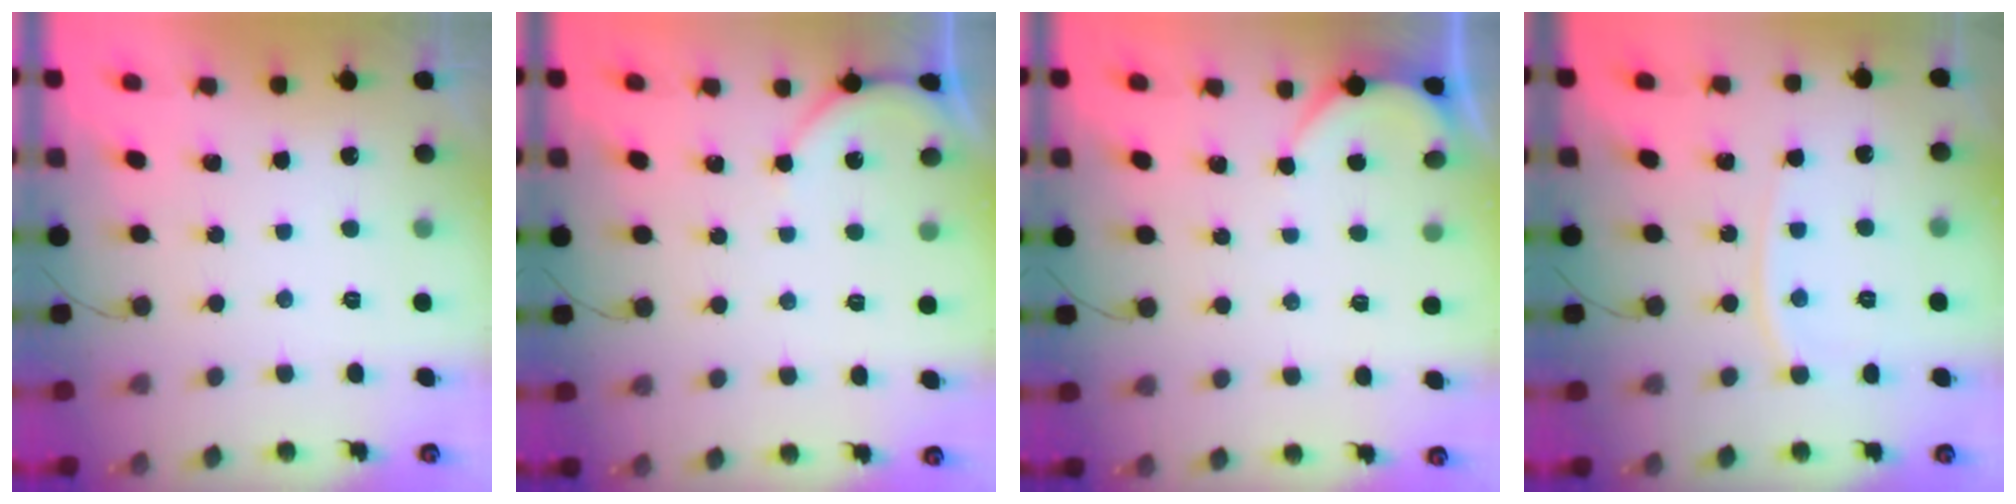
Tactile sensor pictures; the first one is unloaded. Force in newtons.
{"total": 2.7, "press": 2.6, "slide": 0.6}
{"total": 2.7, "press": 2.6, "slide": 0.4}
{"total": 6.6, "press": 6.5, "slide": 0.8}